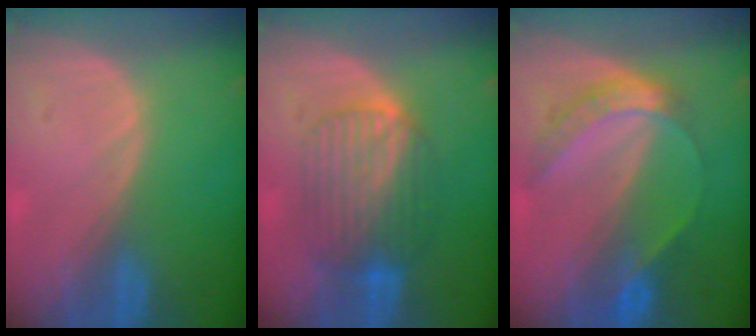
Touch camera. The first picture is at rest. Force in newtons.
{"total": 7.4, "press": 7.3, "slide": 0.3}
{"total": 6.8, "press": 5.6, "slide": 3.9}